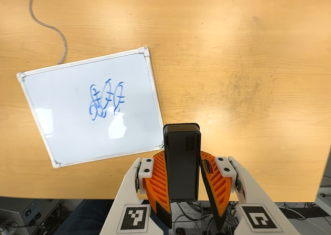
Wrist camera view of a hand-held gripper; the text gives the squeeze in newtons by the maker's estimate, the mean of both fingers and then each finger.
{"total": 6.5, "left": 5.9, "right": 7.2}